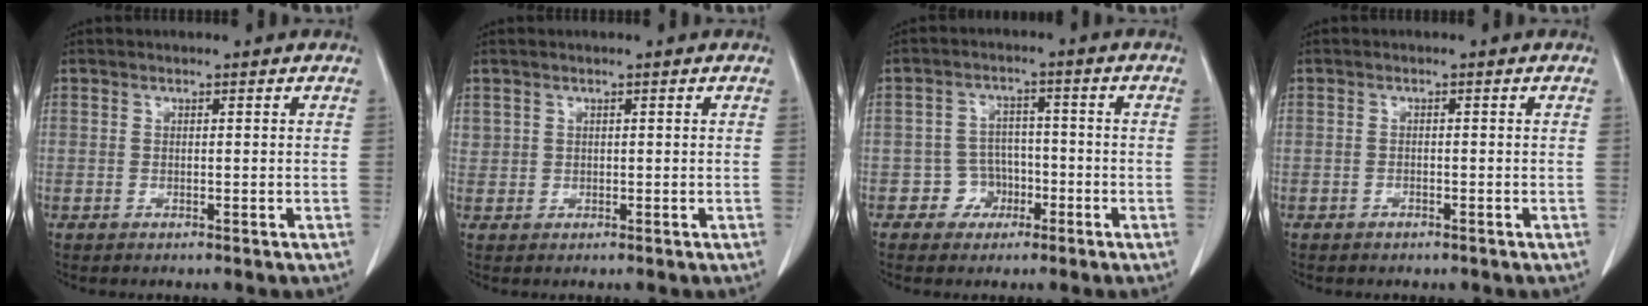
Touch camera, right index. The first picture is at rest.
{"total": 1.2, "force": [0.6, 1.0, 0.1], "torque": [0.011, 0.007, 0.009]}
{"total": 4.3, "force": [-2.0, 3.7, 0.6], "torque": [0.000, 0.017, -0.030]}
{"total": 0.9, "force": [-0.6, 0.6, 0.2], "torque": [-0.006, 0.002, -0.008]}